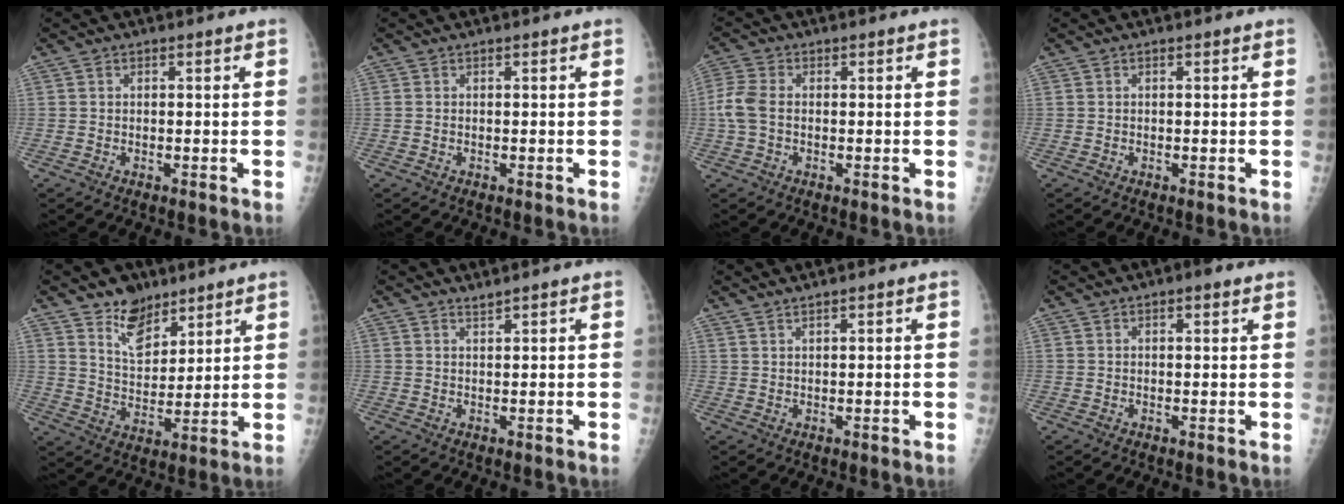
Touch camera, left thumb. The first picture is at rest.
{"total": 0.0}
{"total": 4.7, "force": [-0.2, 3.1, 3.5], "torque": [-0.097, 0.008, -0.011]}
{"total": 0.0}
{"total": 9.0, "force": [6.5, 5.2, 3.6], "torque": [-0.033, -0.047, 0.118]}
{"total": 1.0, "force": [1.0, -0.2, 0.2], "torque": [-0.003, -0.009, 0.019]}
{"total": 1.3, "force": [1.2, -0.2, 0.4], "torque": [-0.007, -0.004, 0.026]}
{"total": 1.8, "force": [1.1, 0.7, 1.2], "torque": [-0.011, -0.002, 0.012]}